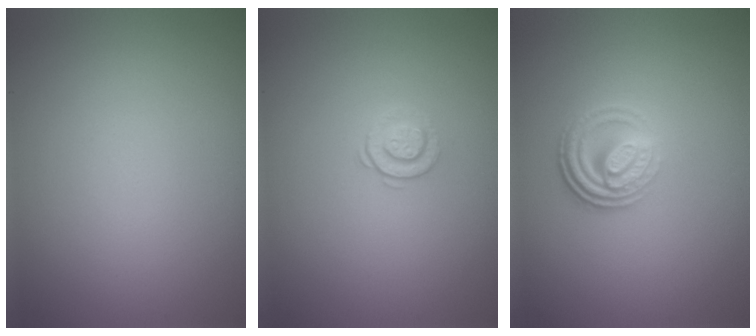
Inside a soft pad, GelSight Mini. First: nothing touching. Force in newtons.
{"total": 1.2, "press": 0.9, "slide": 0.8}
{"total": 3.8, "press": 2.7, "slide": 2.7}